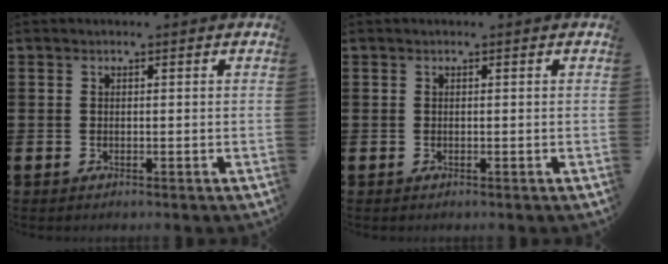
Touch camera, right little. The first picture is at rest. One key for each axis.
{"total": 0.0}